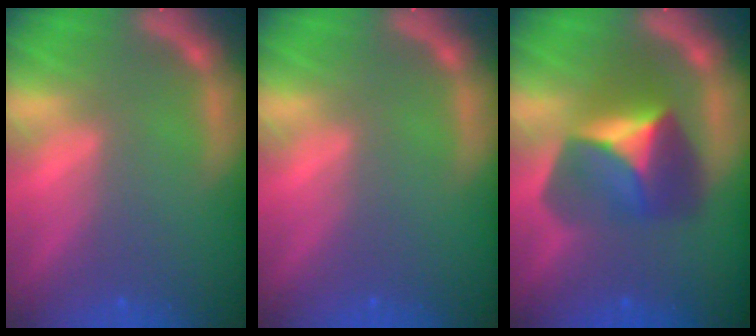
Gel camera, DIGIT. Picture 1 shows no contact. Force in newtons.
{"total": 0.0}
{"total": 6.9}